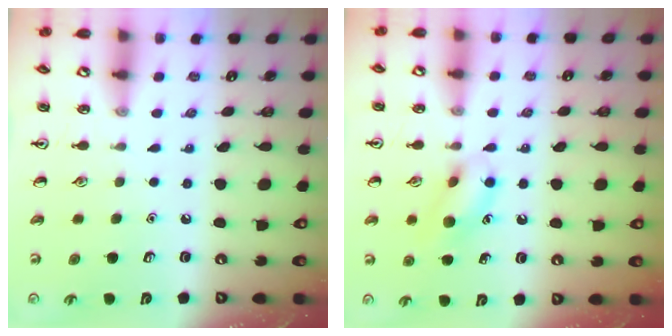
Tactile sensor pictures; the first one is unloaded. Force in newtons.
{"total": 11.0, "press": 10.9, "slide": 1.6}